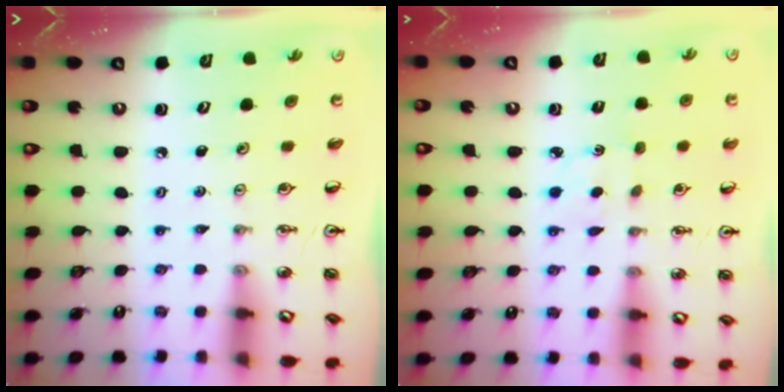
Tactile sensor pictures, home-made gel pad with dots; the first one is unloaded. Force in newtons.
{"total": 1.8, "press": 1.7, "slide": 0.5}